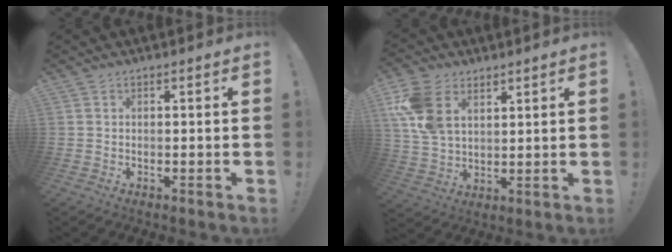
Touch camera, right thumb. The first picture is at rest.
{"total": 13.4, "force": [6.4, 8.9, 7.8], "torque": [-0.151, -0.020, 0.129]}